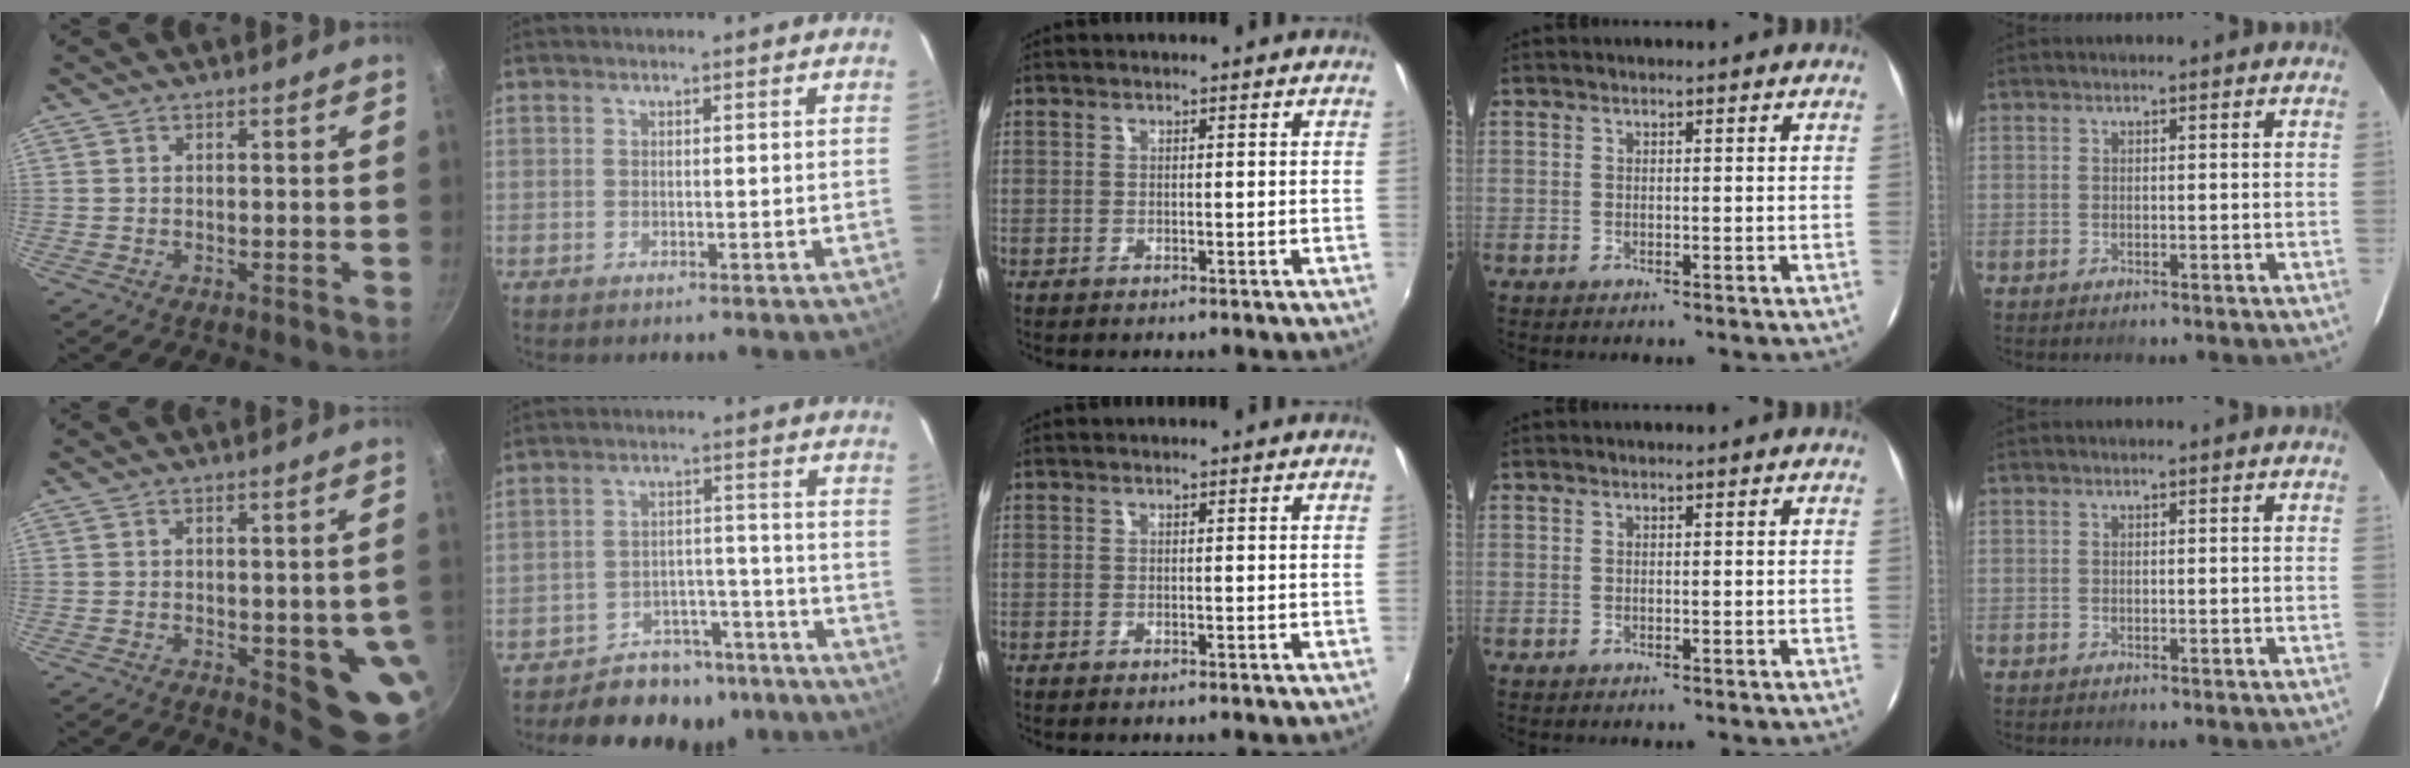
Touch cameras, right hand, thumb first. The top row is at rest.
{"thumb": {"total": 10.9, "force": [-2.2, 4.2, 9.8], "torque": [-0.082, -0.005, -0.024]}, "index": {"total": 12.5, "force": [-10.6, 6.2, 2.4], "torque": [-0.047, 0.038, -0.131]}}